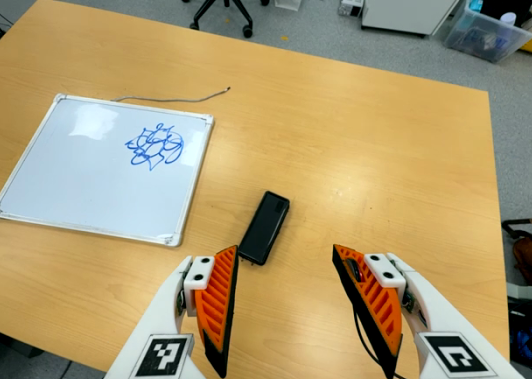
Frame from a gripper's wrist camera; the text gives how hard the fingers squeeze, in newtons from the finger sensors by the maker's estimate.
{"total": 0.0}